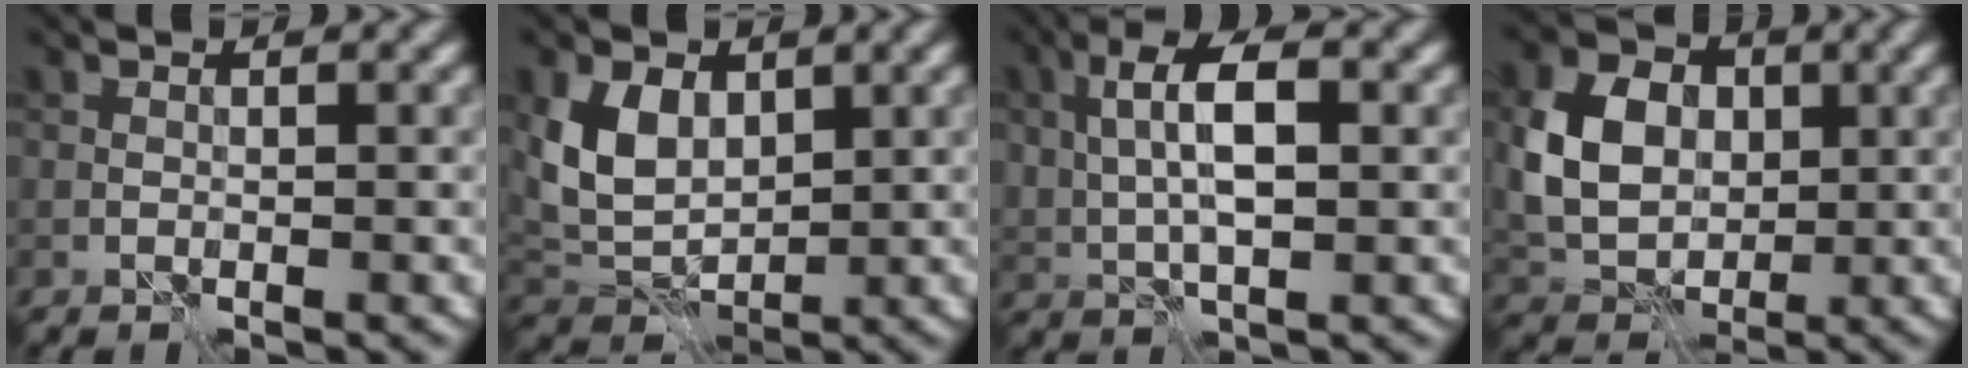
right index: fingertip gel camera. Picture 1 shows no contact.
{"total": 5.0, "force": [1.6, 3.6, 3.1], "torque": [-0.067, -0.004, 0.029]}
{"total": 5.9, "force": [1.1, 2.6, 5.1], "torque": [-0.098, 0.008, 0.019]}
{"total": 7.1, "force": [0.9, 5.5, 4.3], "torque": [-0.094, 0.007, 0.013]}